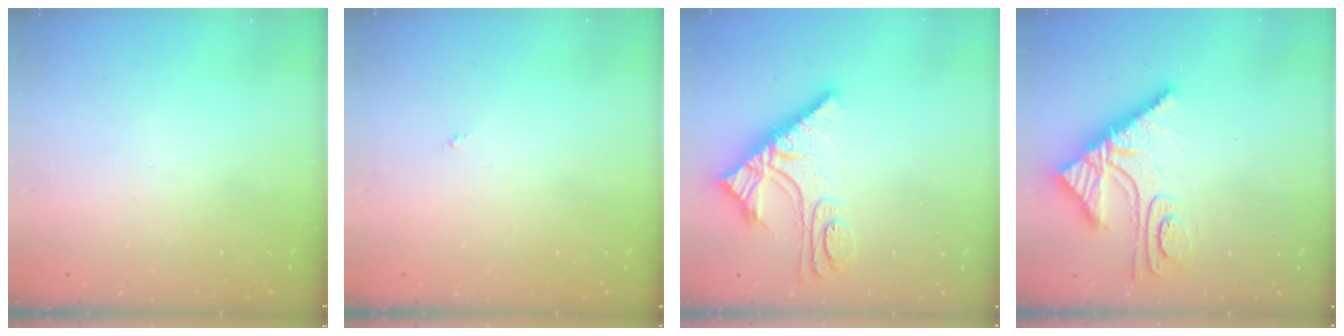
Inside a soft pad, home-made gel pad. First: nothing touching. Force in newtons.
{"total": 0.0}
{"total": 12.5, "press": 12.5, "slide": 0.7}
{"total": 14.1, "press": 14.1, "slide": 0.9}